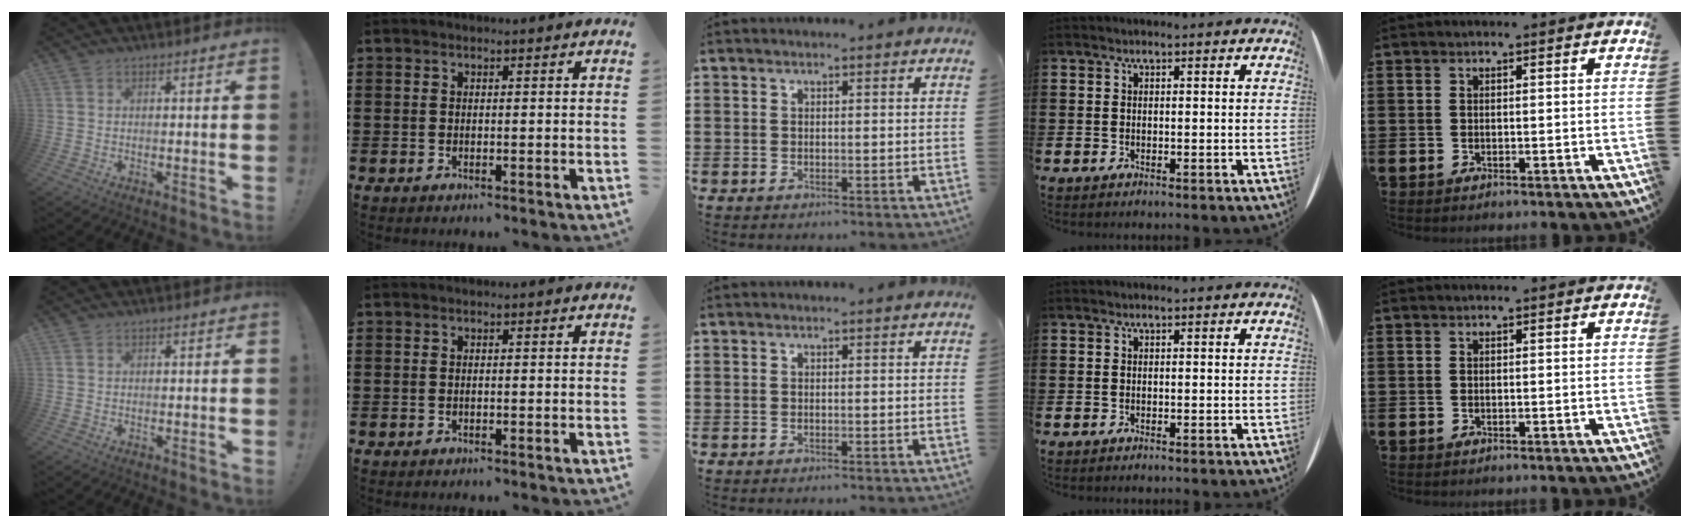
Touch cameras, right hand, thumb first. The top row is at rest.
{}